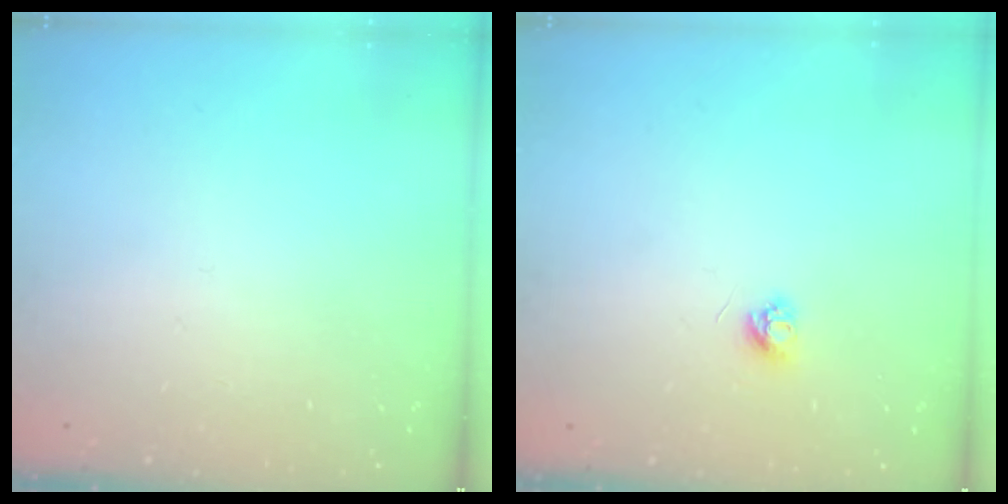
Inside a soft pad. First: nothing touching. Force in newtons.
{"total": 3.2, "press": 3.1, "slide": 0.4}